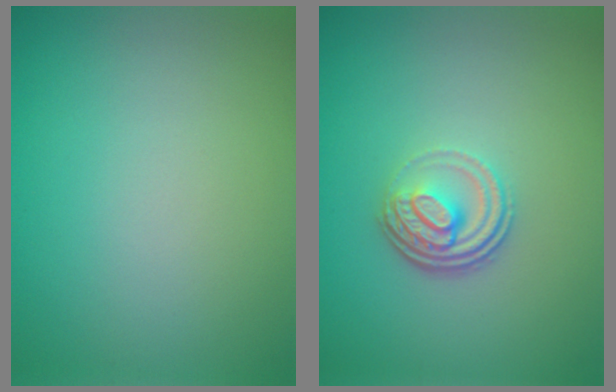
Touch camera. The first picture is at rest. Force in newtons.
{"total": 3.8, "press": 2.6, "slide": 2.7}